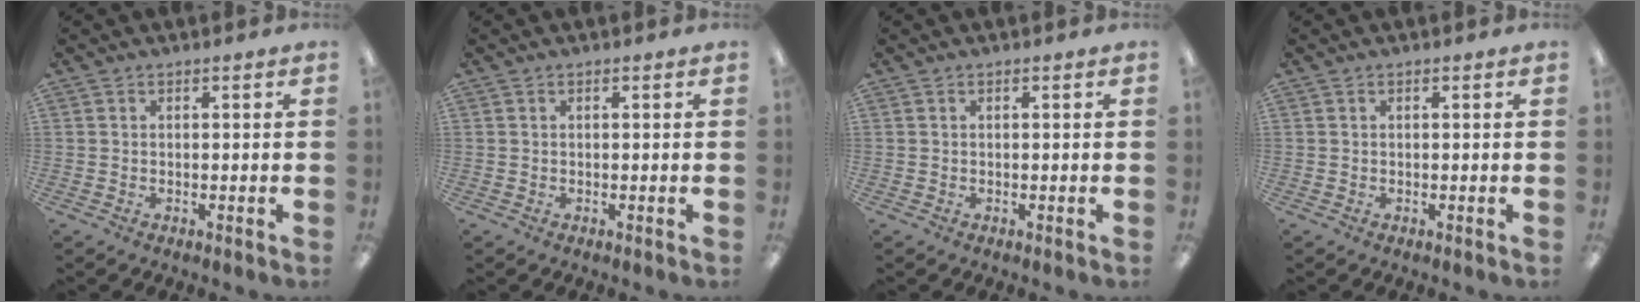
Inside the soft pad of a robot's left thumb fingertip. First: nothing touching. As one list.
[{"total": 0.0}, {"total": 0.0}, {"total": 0.0}]